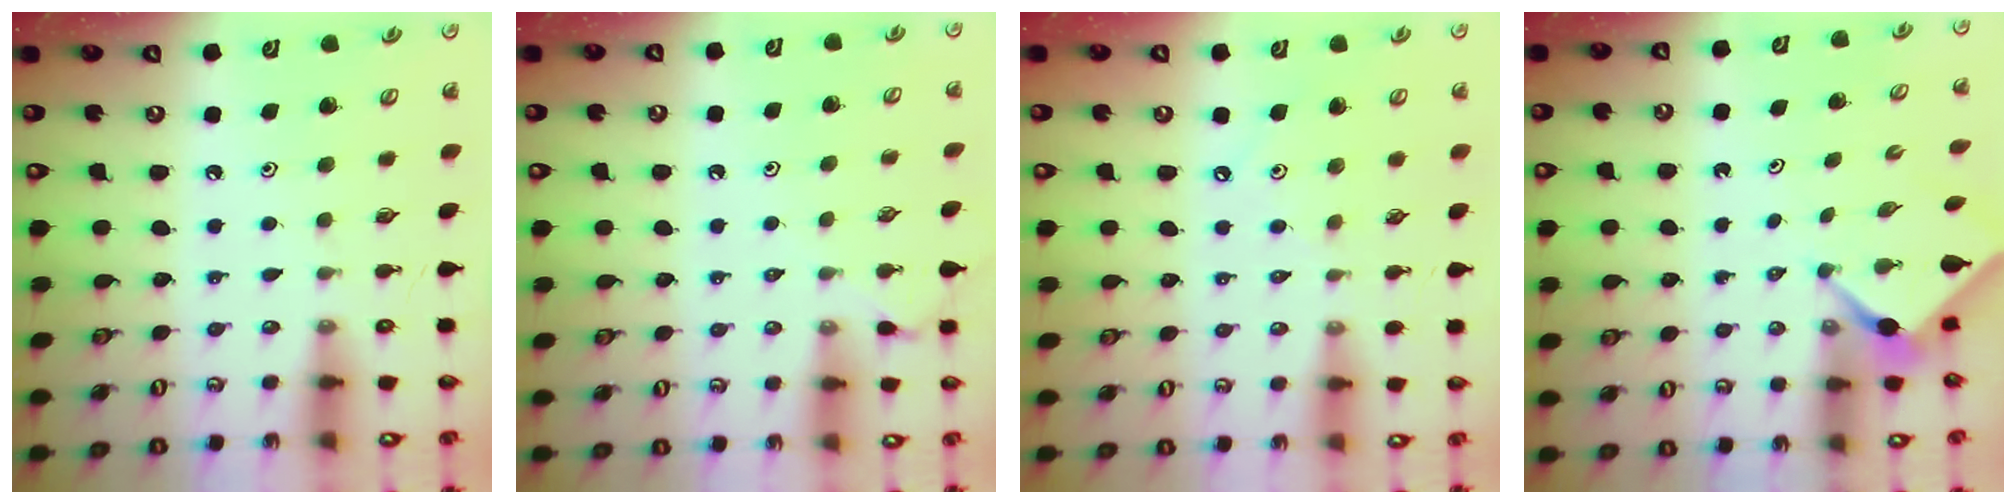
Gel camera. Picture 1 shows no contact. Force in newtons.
{"total": 3.2, "press": 3.2, "slide": 0.5}
{"total": 3.1, "press": 3.1, "slide": 0.5}
{"total": 2.5, "press": 2.4, "slide": 0.3}